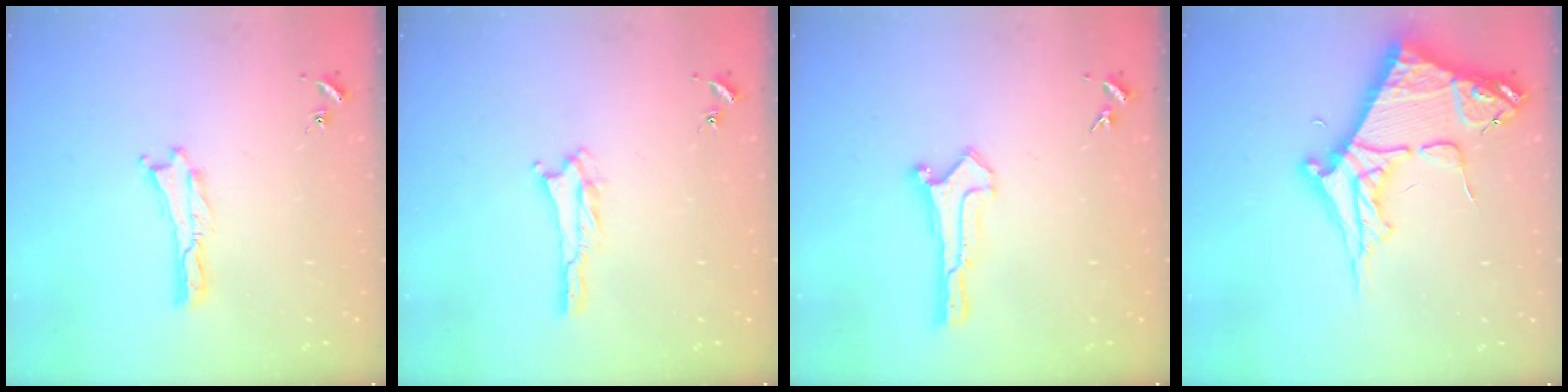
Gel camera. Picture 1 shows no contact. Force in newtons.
{"total": 2.1, "press": 2.1, "slide": 0.3}
{"total": 0.0}
{"total": 8.8, "press": 8.7, "slide": 0.9}